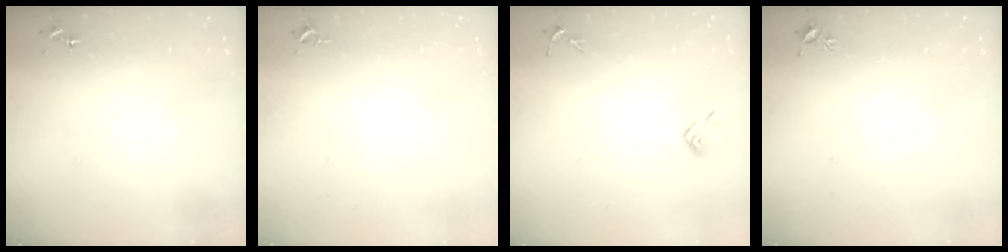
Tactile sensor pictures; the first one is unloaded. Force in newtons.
{"total": 2.6, "press": 2.6, "slide": 0.4}
{"total": 3.8, "press": 3.7, "slide": 0.8}
{"total": 3.1, "press": 3.0, "slide": 0.3}